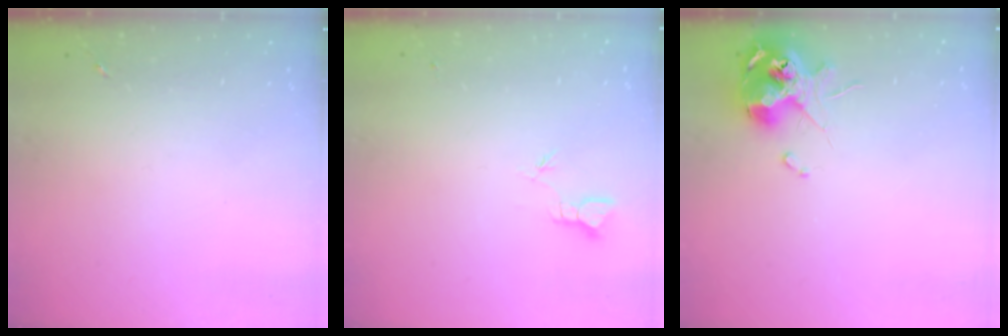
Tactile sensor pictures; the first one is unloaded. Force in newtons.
{"total": 1.8, "press": 1.8, "slide": 0.0}
{"total": 12.0, "press": 11.8, "slide": 1.6}